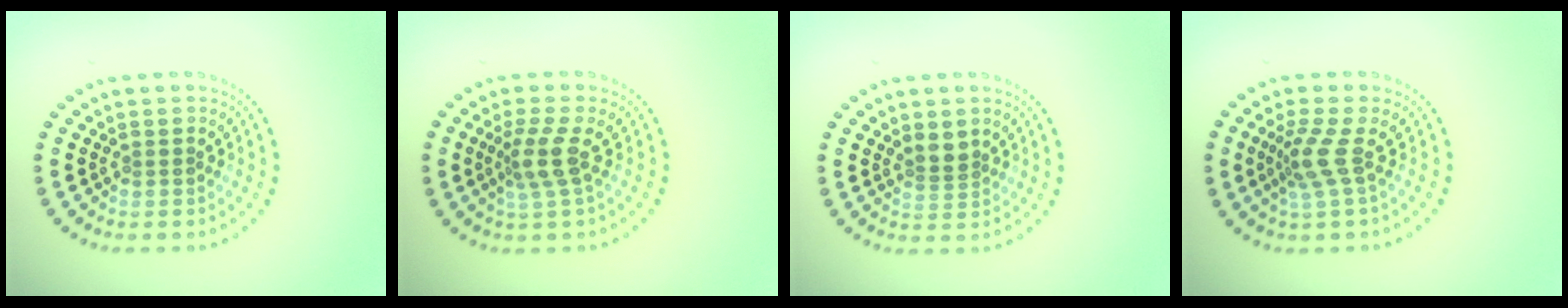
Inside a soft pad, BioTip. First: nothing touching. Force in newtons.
{"total": 2.8, "press": 2.2, "slide": 1.7}
{"total": 1.9, "press": 1.5, "slide": 1.1}
{"total": 2.7, "press": 1.9, "slide": 2.0}